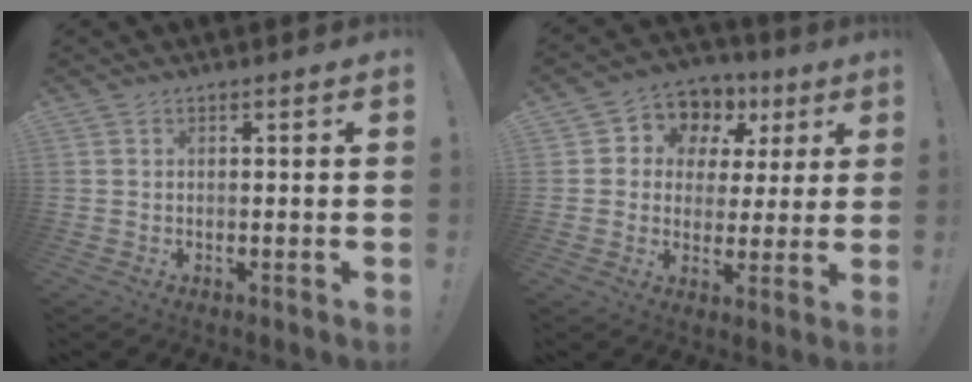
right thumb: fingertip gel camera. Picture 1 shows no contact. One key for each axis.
{"total": 7.9, "fx": 2.5, "fy": 7.1, "fz": 2.4, "tx": -0.032, "ty": -0.022, "tz": 0.049}